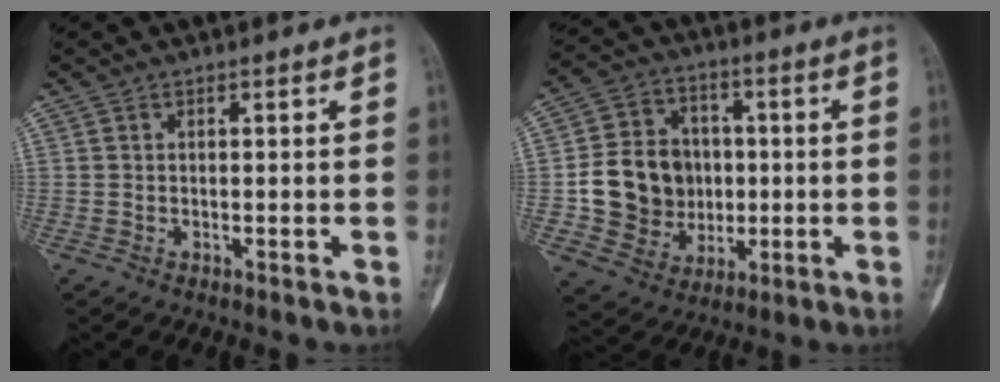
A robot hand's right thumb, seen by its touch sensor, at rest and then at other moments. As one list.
[{"total": 14.9, "force": [-0.6, 13.0, 7.2], "torque": [-0.090, 0.018, 0.002]}]